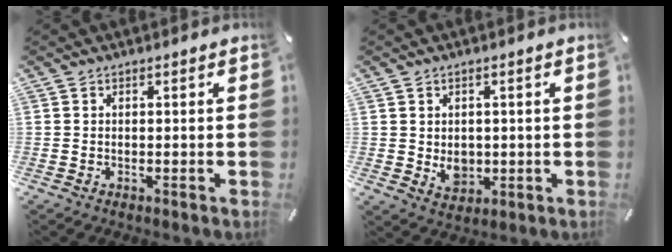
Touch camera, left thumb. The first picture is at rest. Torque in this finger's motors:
{"motor_torque": [0.76, 0.82, 0.27, -0.15, 0.01]}